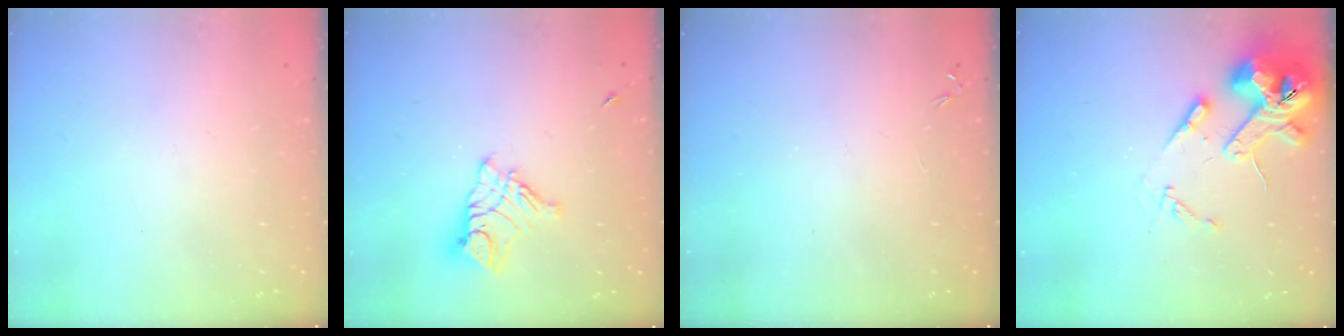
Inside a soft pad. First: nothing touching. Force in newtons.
{"total": 10.3, "press": 10.3, "slide": 0.9}
{"total": 0.0}
{"total": 13.6, "press": 13.4, "slide": 2.0}